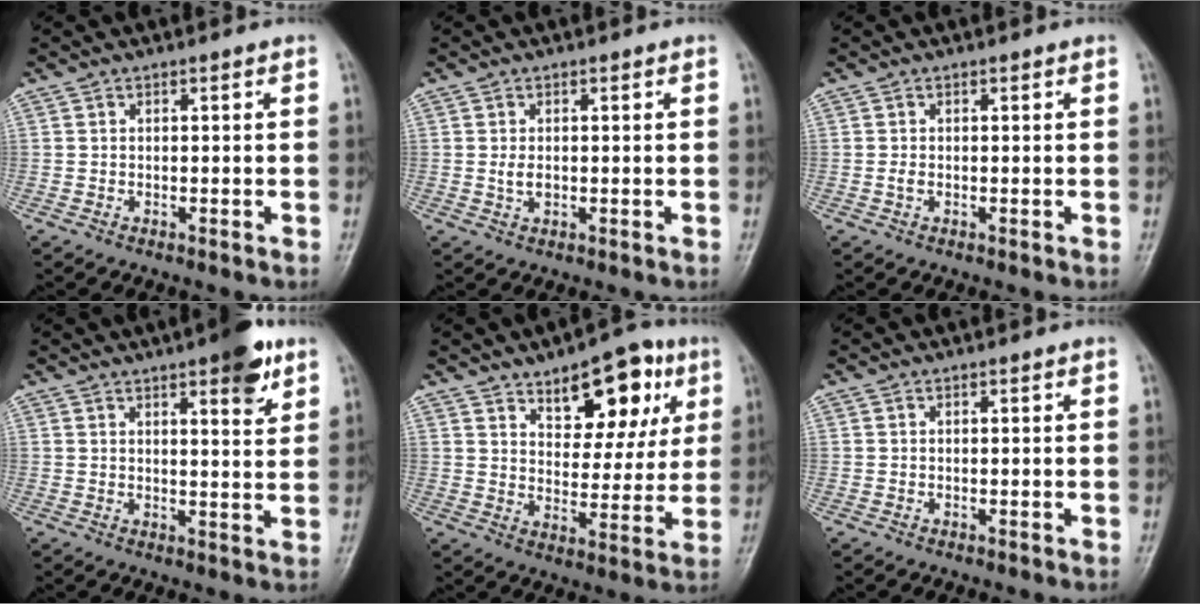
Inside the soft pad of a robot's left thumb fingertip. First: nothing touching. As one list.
[{"total": 2.0, "force": [0.0, 1.3, 1.5], "torque": [-0.028, -0.003, 0.002]}, {"total": 0.9, "force": [-0.1, 0.6, 0.7], "torque": [-0.013, -0.001, -0.003]}, {"total": 8.2, "force": [4.7, 2.3, 6.3], "torque": [-0.068, -0.020, 0.060]}, {"total": 14.8, "force": [7.6, 7.4, 10.4], "torque": [-0.092, -0.029, 0.111]}, {"total": 0.0}]